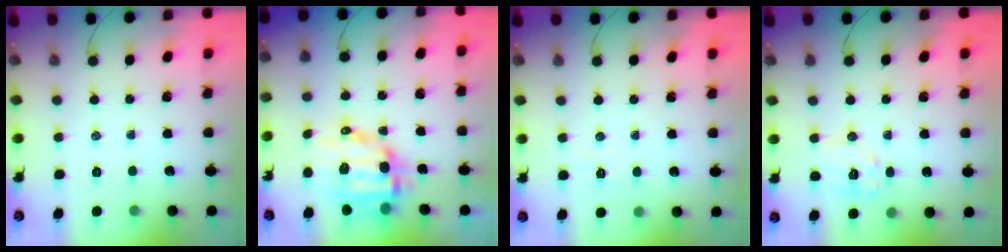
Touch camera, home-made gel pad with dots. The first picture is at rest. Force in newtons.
{"total": 12.0, "press": 11.8, "slide": 2.4}
{"total": 2.5, "press": 2.4, "slide": 0.7}
{"total": 7.3, "press": 7.3, "slide": 0.6}